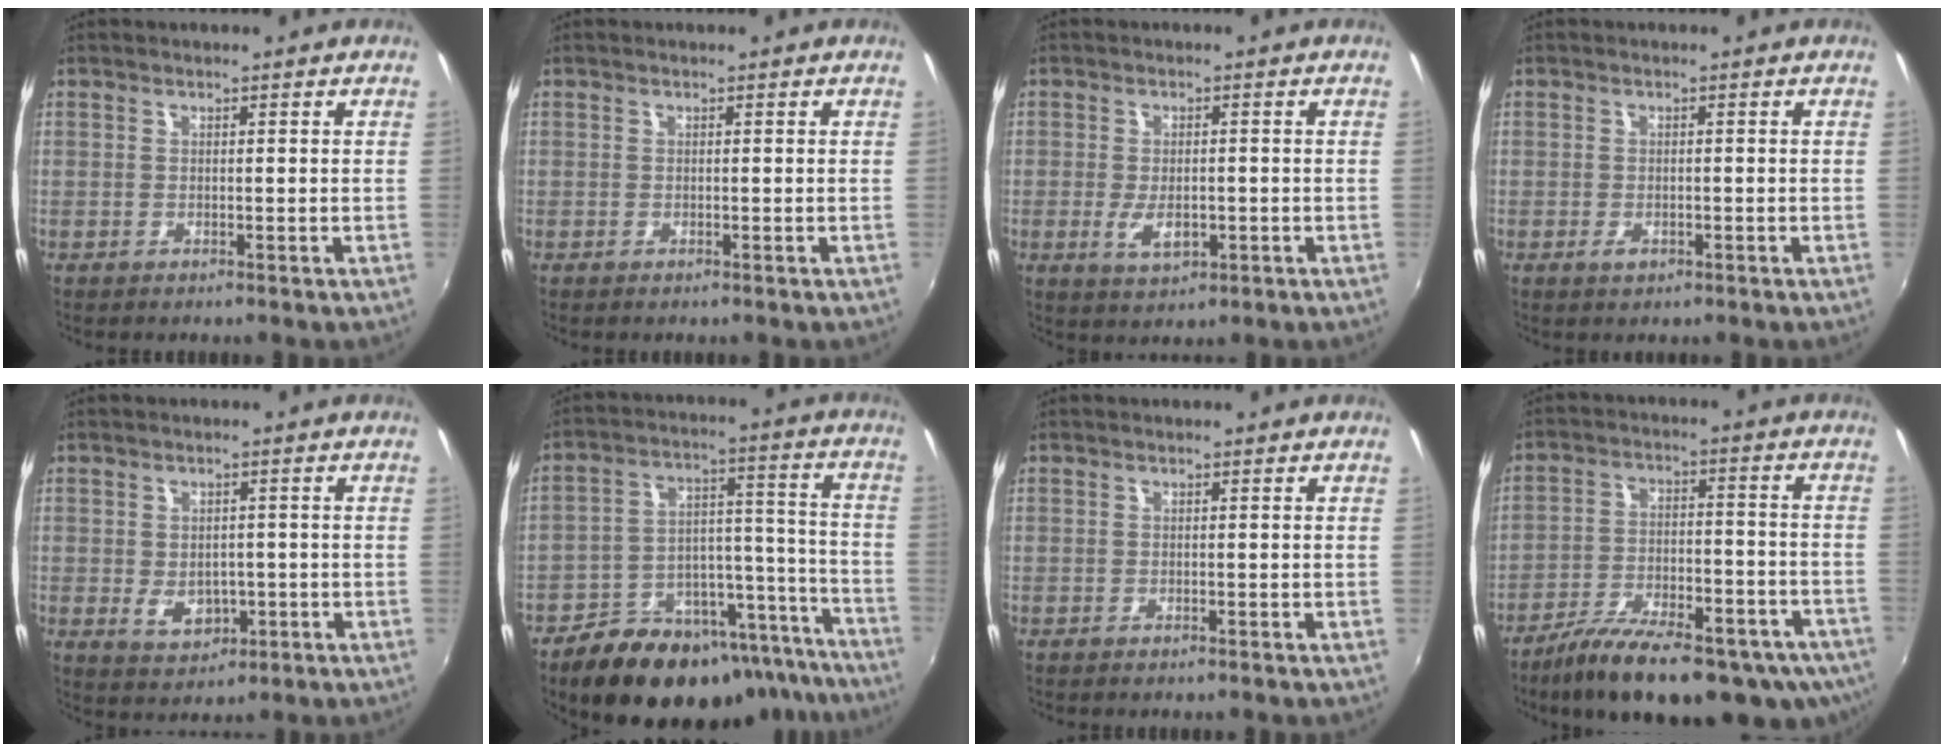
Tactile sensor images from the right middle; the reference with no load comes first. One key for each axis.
{"total": 0.0}
{"total": 4.7, "fx": -1.3, "fy": 2.5, "fz": 3.8, "tx": -0.073, "ty": -0.010, "tz": -0.018}
{"total": 1.6, "fx": -0.8, "fy": 1.0, "fz": 0.9, "tx": -0.016, "ty": -0.003, "tz": -0.014}
{"total": 5.9, "fx": -1.4, "fy": 4.4, "fz": 3.6, "tx": -0.069, "ty": -0.008, "tz": -0.015}
{"total": 24.5, "fx": -19.0, "fy": 11.0, "fz": 10.8, "tx": -0.160, "ty": 0.053, "tz": -0.240}
{"total": 0.8, "fx": -0.7, "fy": 0.4, "fz": 0.3, "tx": -0.009, "ty": -0.003, "tz": -0.012}
{"total": 21.4, "fx": -14.6, "fy": 7.7, "fz": 13.5, "tx": -0.237, "ty": -0.045, "tz": -0.206}